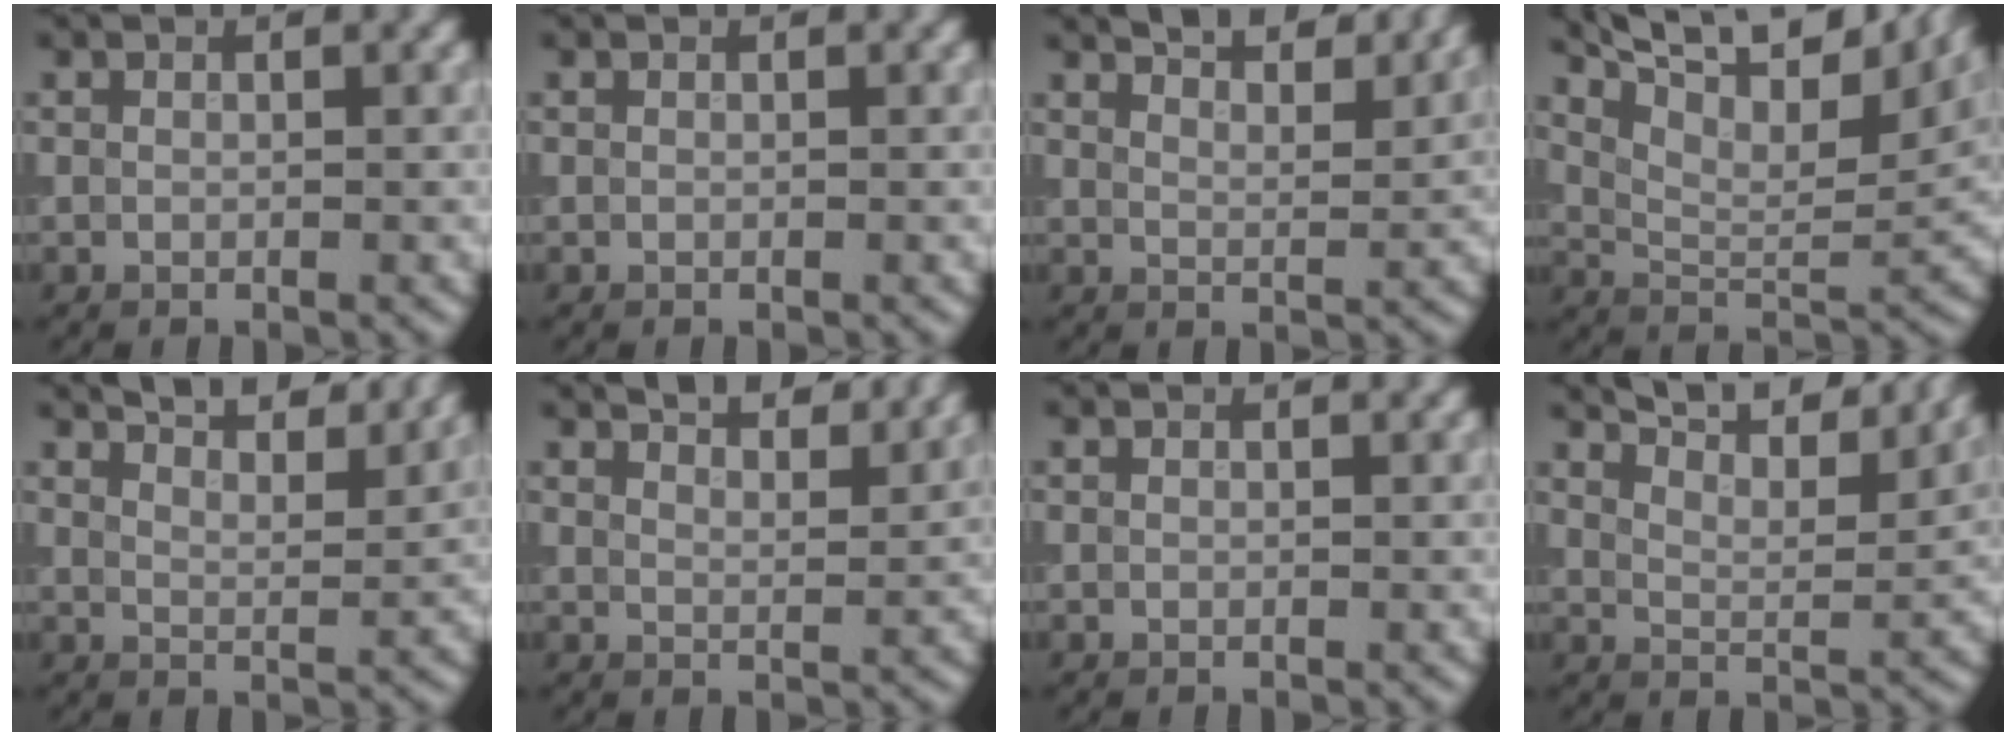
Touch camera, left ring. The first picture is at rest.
{"total": 0.0}
{"total": 7.3, "force": [6.2, 1.8, 3.6], "torque": [-0.030, 0.023, 0.050]}
{"total": 11.7, "force": [7.9, 3.9, 7.7], "torque": [-0.138, 0.019, 0.130]}
{"total": 8.3, "force": [6.9, 2.0, 4.0], "torque": [-0.040, 0.024, 0.059]}
{"total": 6.5, "force": [5.4, 1.6, 3.2], "torque": [-0.024, 0.022, 0.042]}
{"total": 0.8, "force": [0.7, 0.2, 0.2], "torque": [-0.009, -0.007, 0.006]}
{"total": 11.0, "force": [9.3, 2.4, 5.4], "torque": [-0.076, 0.023, 0.100]}